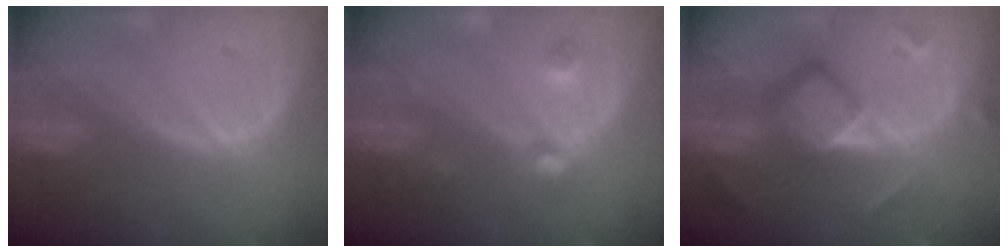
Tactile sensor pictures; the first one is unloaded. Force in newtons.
{"total": 4.5, "press": 4.0, "slide": 2.1}
{"total": 7.9, "press": 7.9, "slide": 0.5}